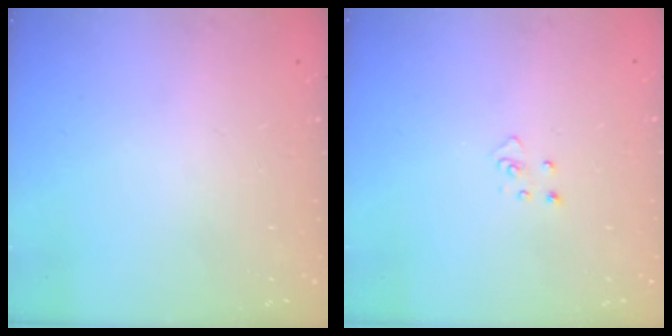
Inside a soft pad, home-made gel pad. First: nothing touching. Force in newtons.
{"total": 3.2, "press": 3.2, "slide": 0.2}